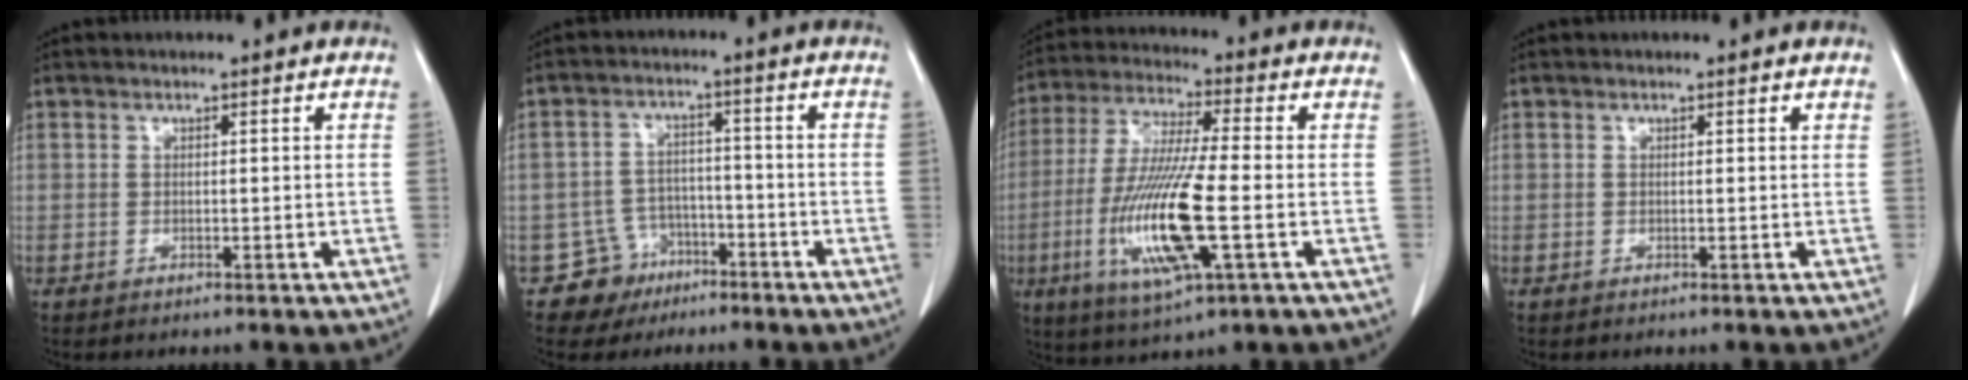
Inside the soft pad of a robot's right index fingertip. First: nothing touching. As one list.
[{"total": 6.1, "force": [-3.7, 4.8, -0.3], "torque": [0.015, 0.014, -0.059]}, {"total": 15.4, "force": [-3.8, 1.6, 14.8], "torque": [-0.308, -0.018, -0.069]}, {"total": 0.0}]